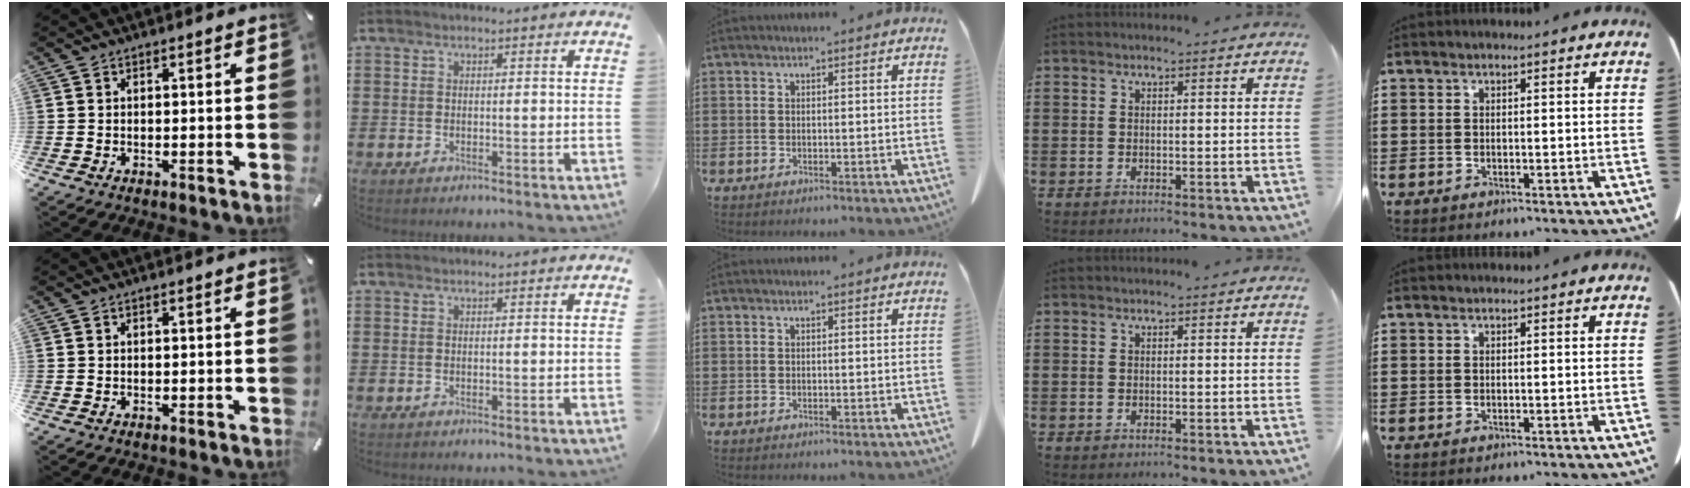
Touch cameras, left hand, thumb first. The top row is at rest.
{}